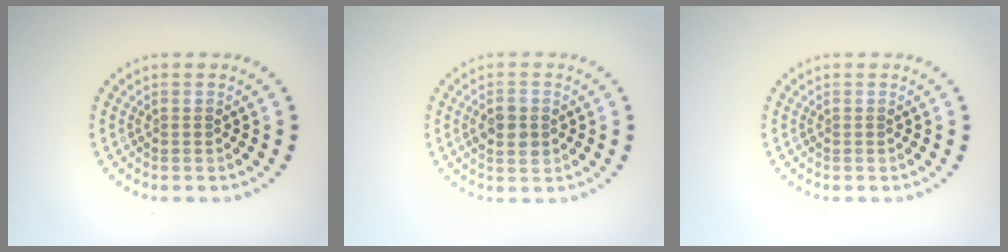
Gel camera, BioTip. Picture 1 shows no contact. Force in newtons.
{"total": 2.5, "press": 2.4, "slide": 0.1}
{"total": 0.0}